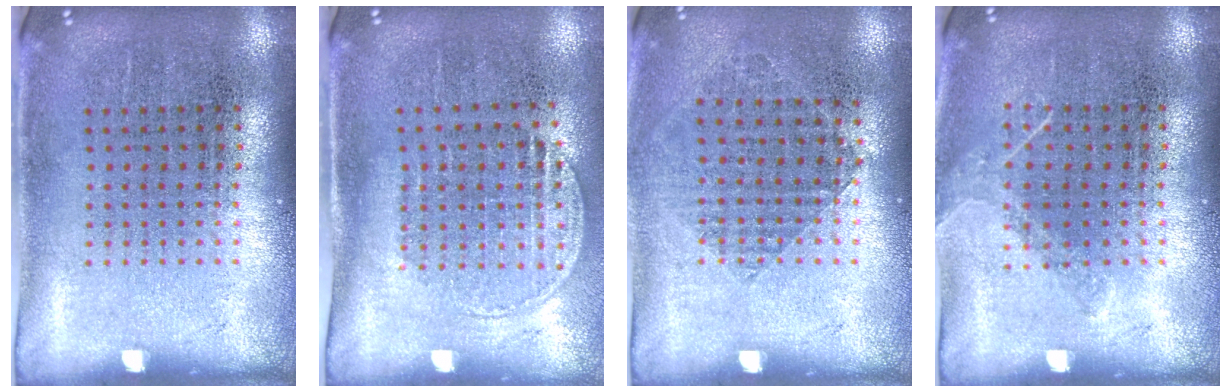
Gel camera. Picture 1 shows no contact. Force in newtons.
{"total": 1.5, "press": 1.3, "slide": 0.8}
{"total": 0.9, "press": 0.8, "slide": 0.4}
{"total": 0.9, "press": 0.9, "slide": 0.4}